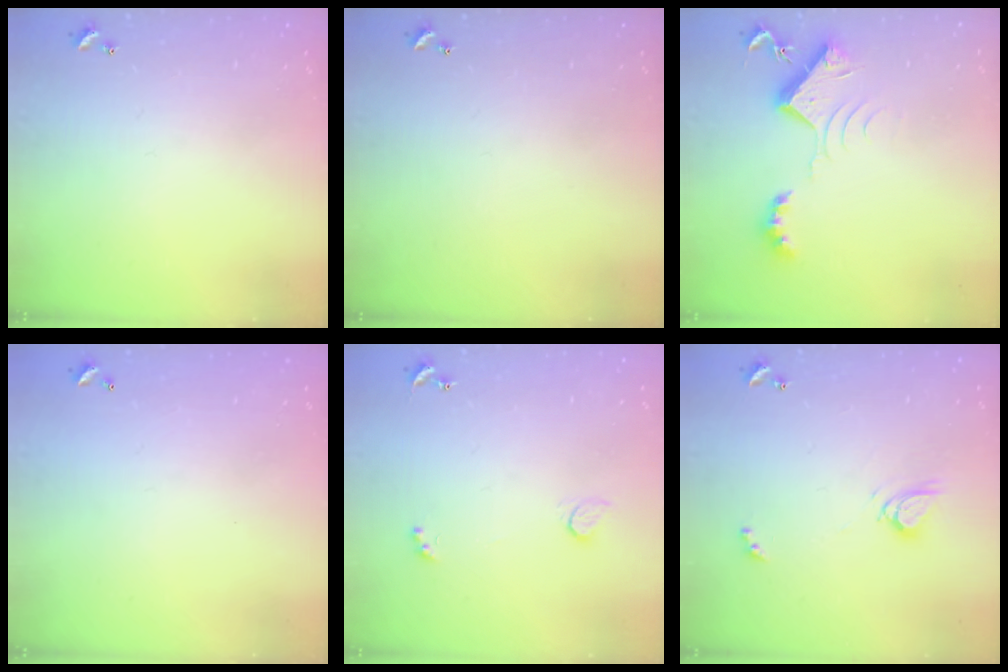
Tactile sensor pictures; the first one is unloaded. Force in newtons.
{"total": 0.0}
{"total": 7.9, "press": 7.9, "slide": 0.5}
{"total": 2.7, "press": 2.7, "slide": 0.1}
{"total": 2.6, "press": 2.3, "slide": 1.2}
{"total": 5.7, "press": 5.6, "slide": 1.1}